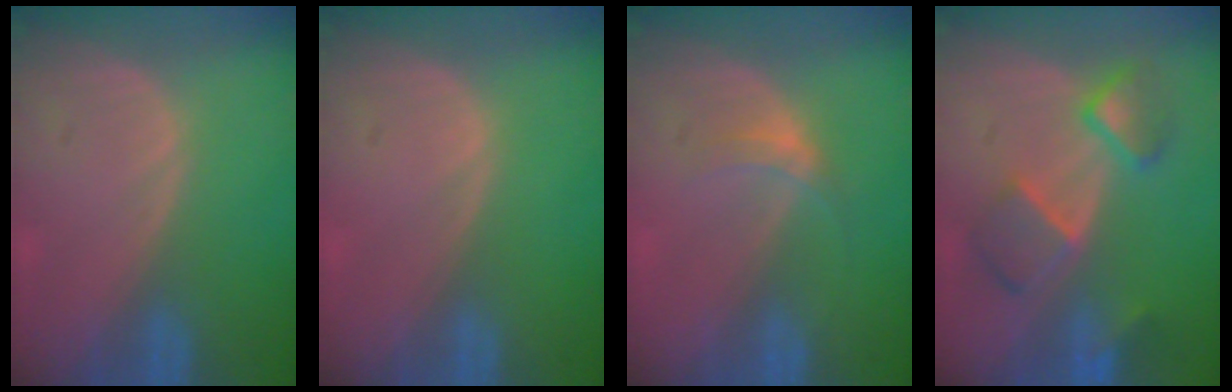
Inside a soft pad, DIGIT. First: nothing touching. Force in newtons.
{"total": 0.0}
{"total": 2.6, "press": 2.2, "slide": 1.4}
{"total": 6.8, "press": 6.6, "slide": 1.2}